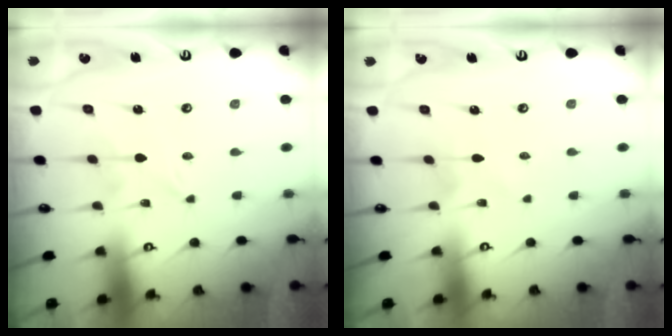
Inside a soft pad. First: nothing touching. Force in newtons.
{"total": 2.2, "press": 2.2, "slide": 0.2}